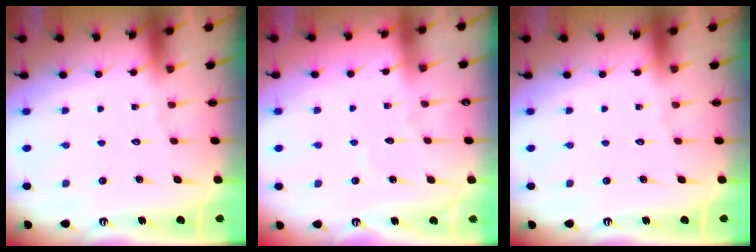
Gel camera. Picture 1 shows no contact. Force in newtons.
{"total": 2.4, "press": 2.4, "slide": 0.3}
{"total": 0.0}